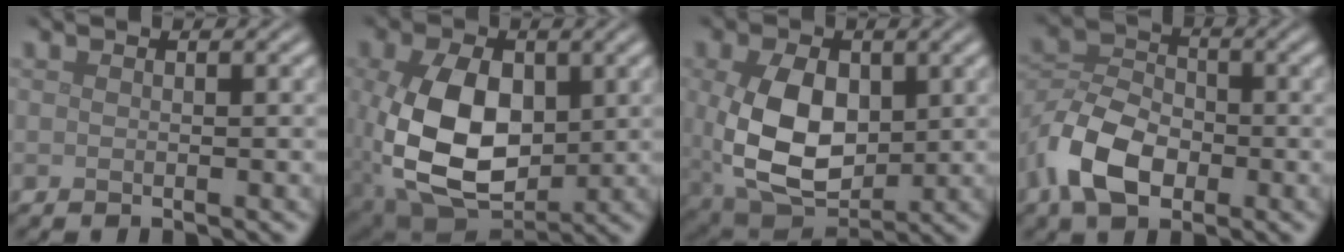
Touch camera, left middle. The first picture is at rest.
{"total": 11.9, "force": [-0.3, 7.7, 9.1], "torque": [-0.201, -0.016, 0.005]}
{"total": 9.6, "force": [0.3, 6.4, 7.2], "torque": [-0.165, -0.020, 0.021]}
{"total": 7.2, "force": [-3.3, 4.5, 4.6], "torque": [-0.097, 0.003, -0.073]}